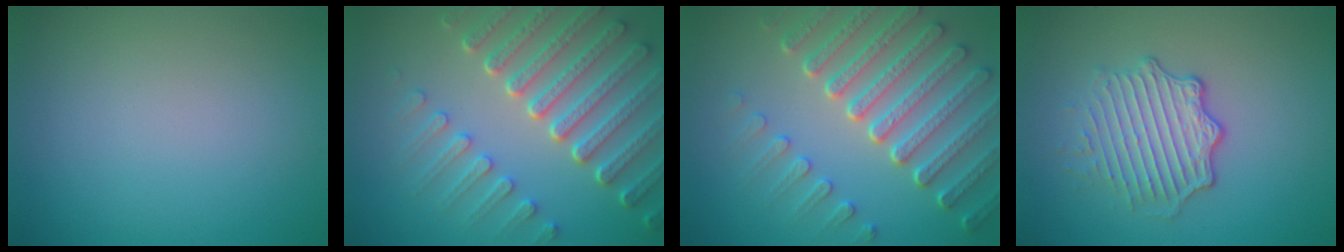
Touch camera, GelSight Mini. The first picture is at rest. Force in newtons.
{"total": 7.8, "press": 5.9, "slide": 5.1}
{"total": 7.4, "press": 5.7, "slide": 4.7}
{"total": 4.5, "press": 3.2, "slide": 3.2}